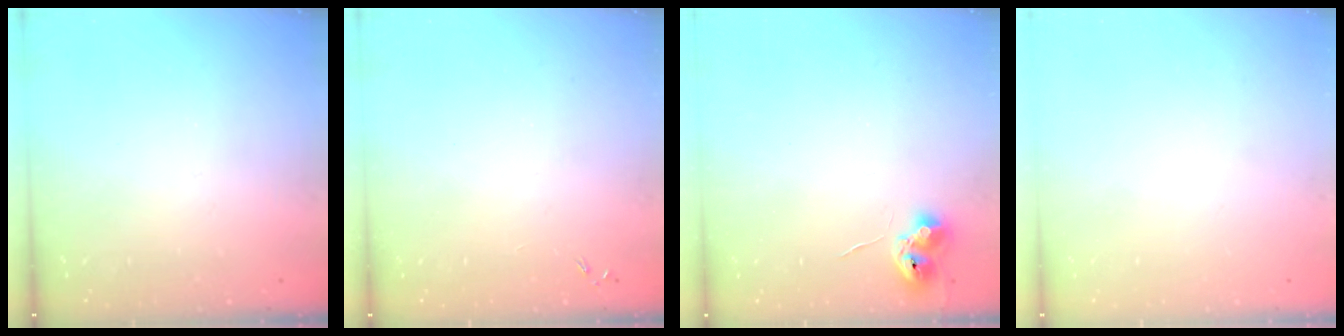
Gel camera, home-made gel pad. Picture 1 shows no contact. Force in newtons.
{"total": 0.0}
{"total": 7.4, "press": 7.4, "slide": 0.7}
{"total": 0.0}